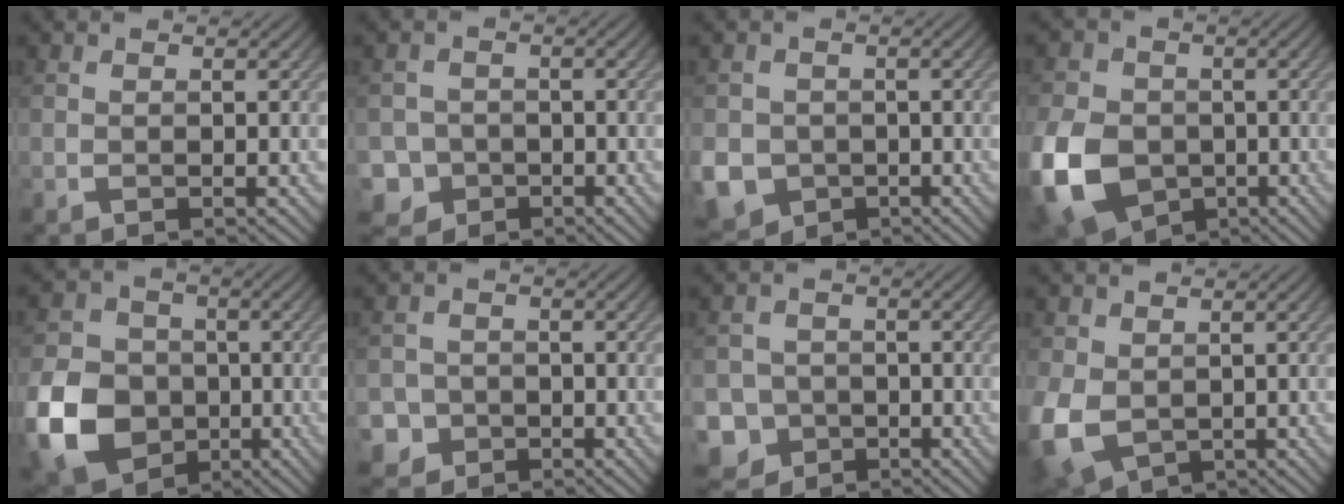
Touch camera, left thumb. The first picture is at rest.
{"total": 4.3, "force": [-1.9, 3.7, 0.7], "torque": [-0.009, -0.001, -0.049]}
{"total": 7.7, "force": [-2.4, 6.8, 2.7], "torque": [-0.086, -0.034, -0.059]}
{"total": 13.0, "force": [-3.8, 9.8, 7.7], "torque": [-0.218, -0.036, -0.077]}
{"total": 12.7, "force": [-4.1, 10.3, 6.3], "torque": [-0.172, -0.036, -0.088]}
{"total": 3.7, "force": [-1.8, 3.2, 0.4], "torque": [-0.001, -0.002, -0.045]}
{"total": 6.0, "force": [-2.7, 5.2, 1.1], "torque": [-0.032, -0.012, -0.069]}
{"total": 7.9, "force": [-0.8, 5.9, 5.2], "torque": [-0.159, -0.025, -0.010]}